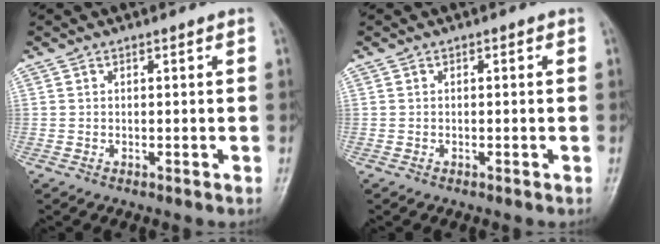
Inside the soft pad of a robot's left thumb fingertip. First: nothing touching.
{"total": 0.0}